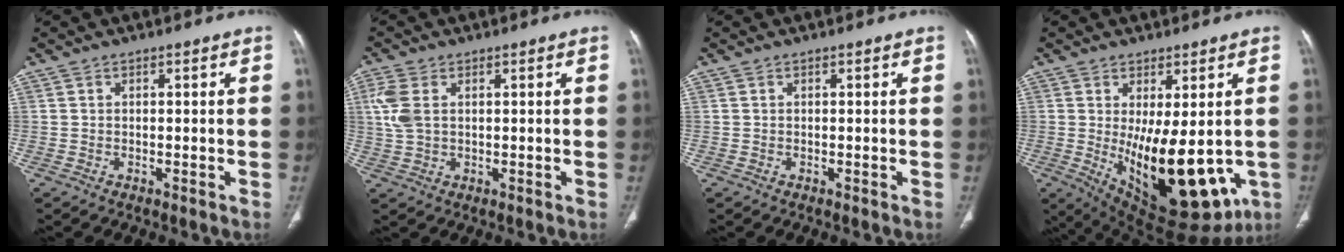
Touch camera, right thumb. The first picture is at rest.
{"total": 5.5, "force": [1.3, 3.3, 4.2], "torque": [-0.116, 0.008, 0.029]}
{"total": 0.0}
{"total": 19.8, "force": [-2.9, 8.6, 17.6], "torque": [-0.236, -0.030, -0.007]}